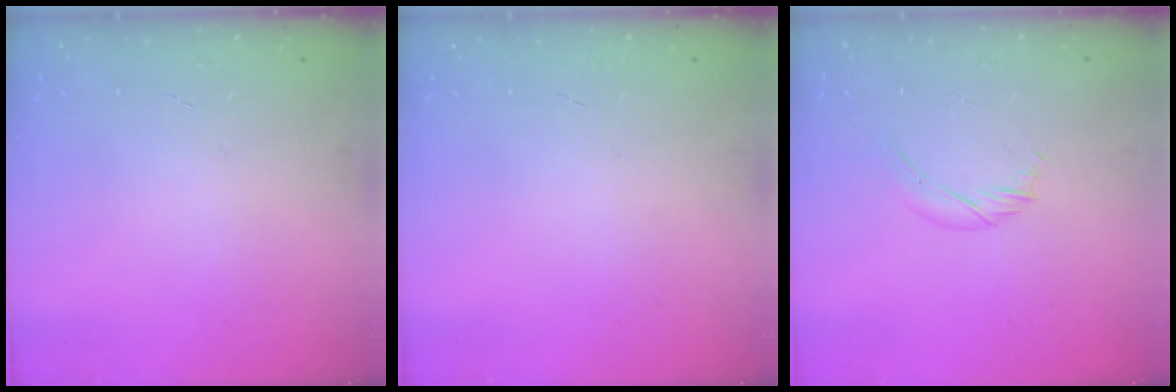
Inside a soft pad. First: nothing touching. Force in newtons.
{"total": 0.0}
{"total": 4.3, "press": 4.2, "slide": 1.2}